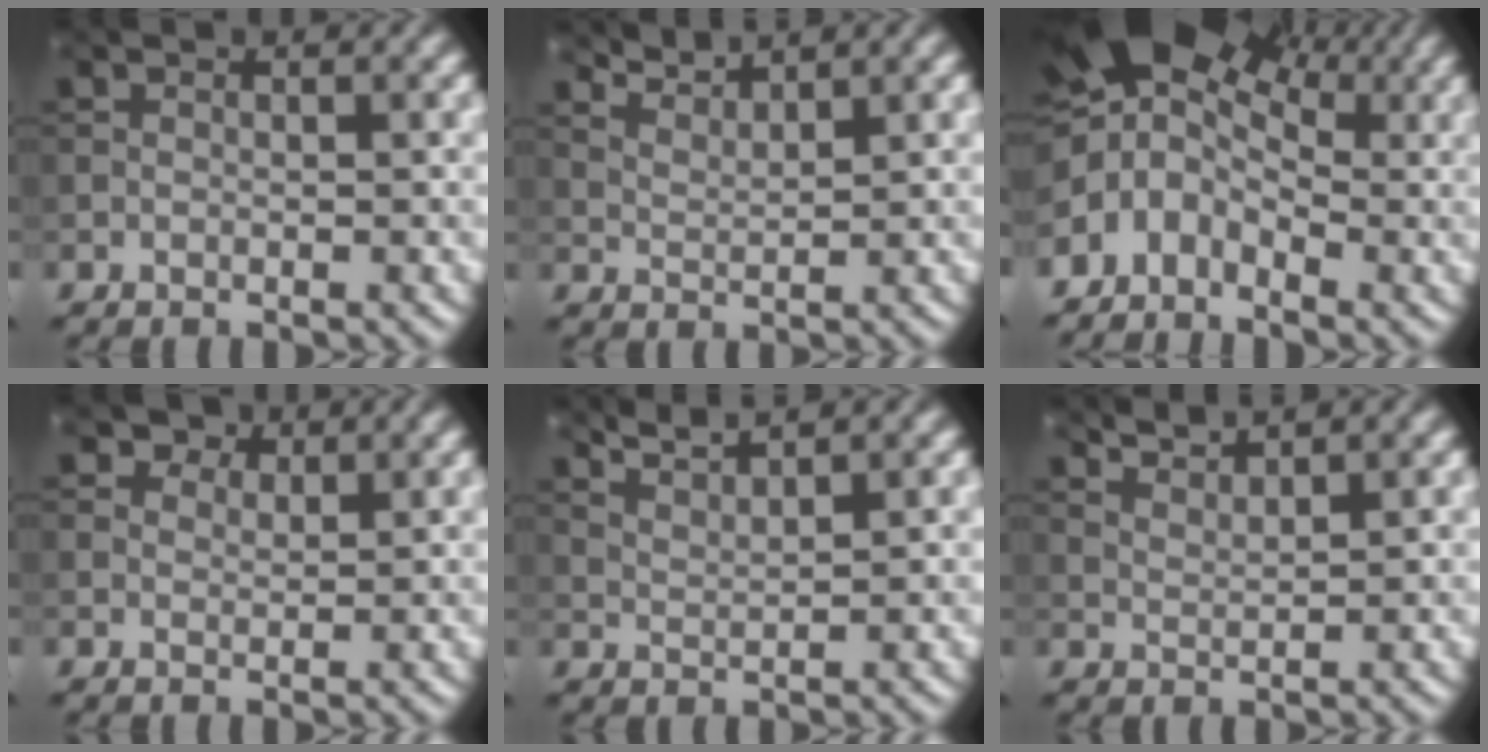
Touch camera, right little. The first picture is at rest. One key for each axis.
{"total": 2.5, "fx": 2.4, "fy": 0.2, "fz": 0.7, "tx": -0.013, "ty": -0.001, "tz": 0.049}
{"total": 8.5, "fx": -0.6, "fy": 6.2, "fz": 5.8, "tx": -0.099, "ty": 0.004, "tz": -0.032}
{"total": 2.9, "fx": 2.1, "fy": 1.7, "fz": 1.0, "tx": -0.024, "ty": -0.014, "tz": 0.039}
{"total": 2.8, "fx": 2.4, "fy": 0.4, "fz": 1.3, "tx": -0.021, "ty": 0.004, "tz": 0.046}
{"total": 2.4, "fx": 2.2, "fy": 0.3, "fz": 0.8, "tx": -0.012, "ty": 0.000, "tz": 0.042}